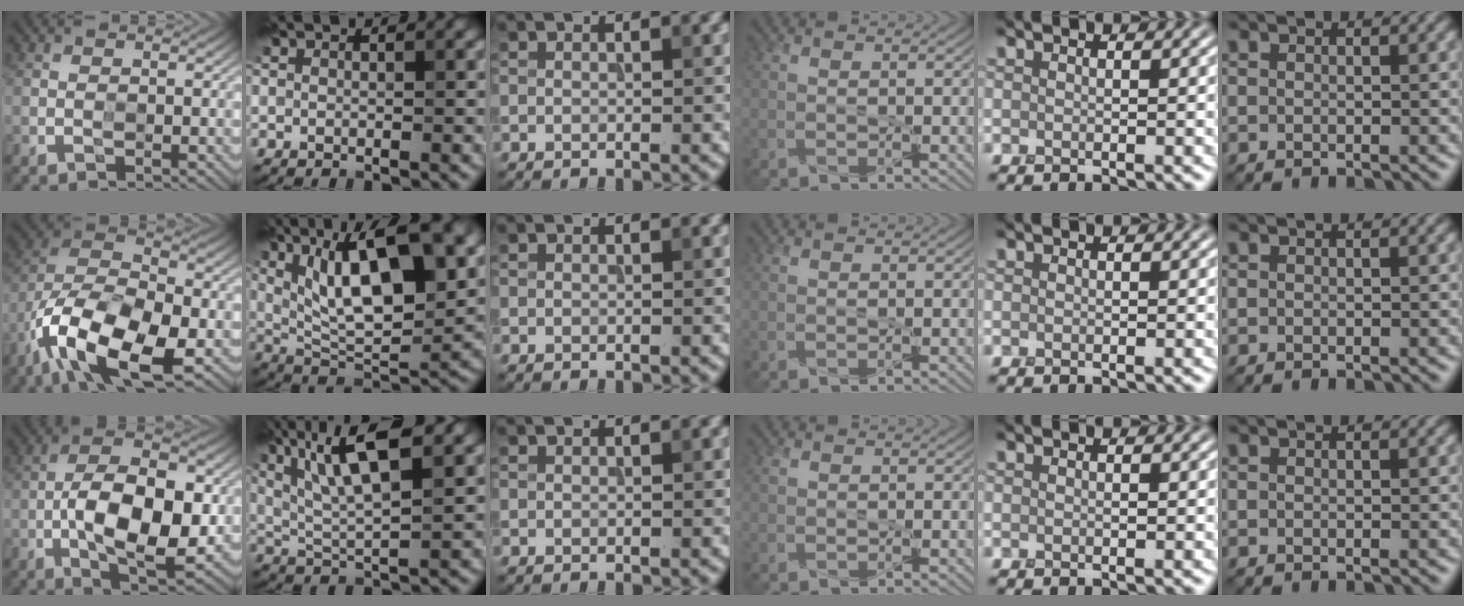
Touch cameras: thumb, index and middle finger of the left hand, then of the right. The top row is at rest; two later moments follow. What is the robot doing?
{"motion": "peel", "object": "sticker"}